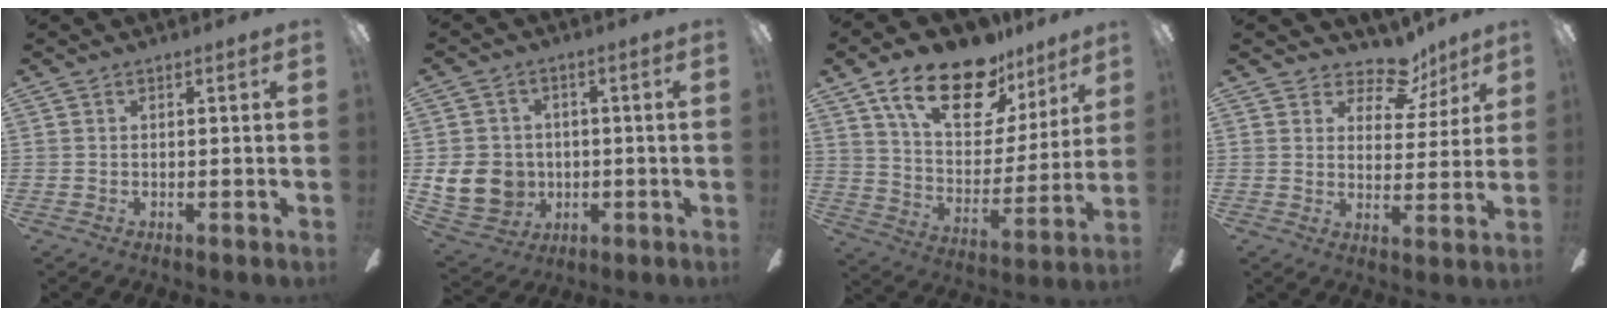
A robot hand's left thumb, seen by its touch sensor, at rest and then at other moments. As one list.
[{"total": 11.4, "force": [-1.2, 10.3, 4.8], "torque": [-0.131, 0.016, -0.013]}, {"total": 20.6, "force": [13.8, 9.6, 11.8], "torque": [-0.196, -0.080, 0.240]}, {"total": 10.5, "force": [7.8, 5.6, 4.4], "torque": [-0.061, -0.048, 0.139]}]